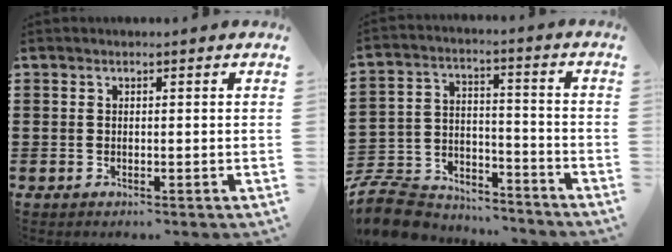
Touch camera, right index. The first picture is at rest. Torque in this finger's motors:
{"motor_torque": [-1.33, 0.81, -1.05, -0.21]}